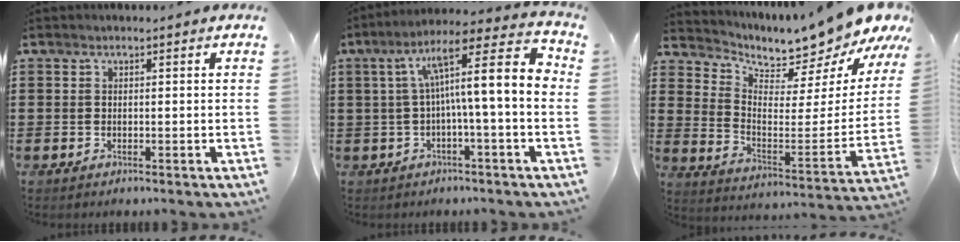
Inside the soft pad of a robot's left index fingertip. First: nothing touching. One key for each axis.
{"total": 10.0, "fx": 0.7, "fy": 0.7, "fz": 10.0, "tx": -0.183, "ty": -0.024, "tz": 0.000}
{"total": 6.9, "fx": 6.9, "fy": 0.4, "fz": 0.8, "tx": -0.032, "ty": -0.082, "tz": 0.108}